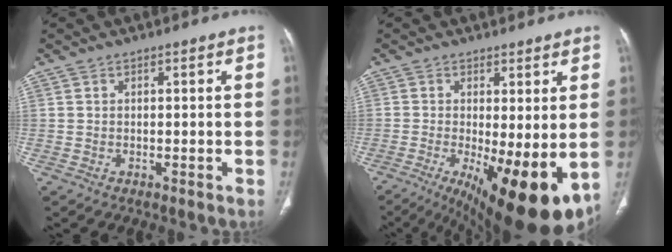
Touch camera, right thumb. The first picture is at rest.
{"total": 16.2, "force": [-3.6, 5.4, 14.8], "torque": [-0.198, -0.025, -0.033]}